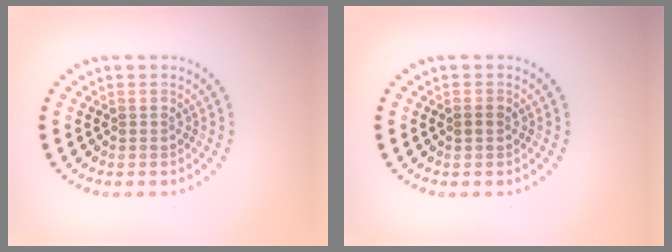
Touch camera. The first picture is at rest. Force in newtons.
{"total": 0.7, "press": 0.6, "slide": 0.2}